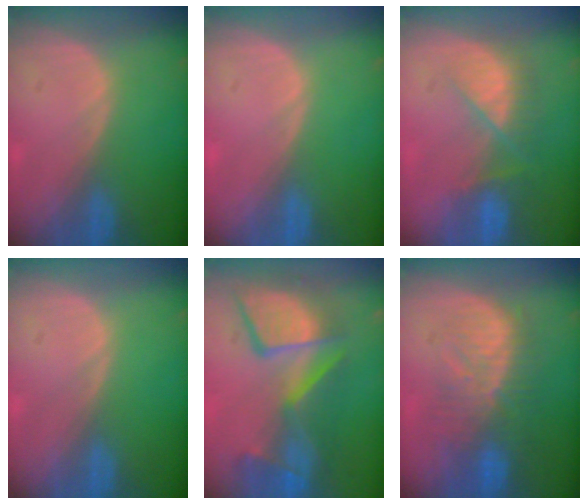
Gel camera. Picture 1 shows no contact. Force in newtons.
{"total": 0.0}
{"total": 7.5, "press": 6.7, "slide": 3.4}
{"total": 0.0}
{"total": 12.2, "press": 11.1, "slide": 5.1}
{"total": 9.9, "press": 9.1, "slide": 3.9}